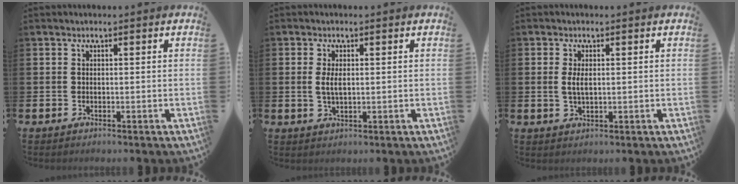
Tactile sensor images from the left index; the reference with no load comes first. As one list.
[{"total": 2.8, "force": [0.4, 1.2, 2.5], "torque": [-0.047, 0.005, 0.003]}, {"total": 2.5, "force": [0.4, 1.1, 2.3], "torque": [-0.036, 0.001, 0.003]}]